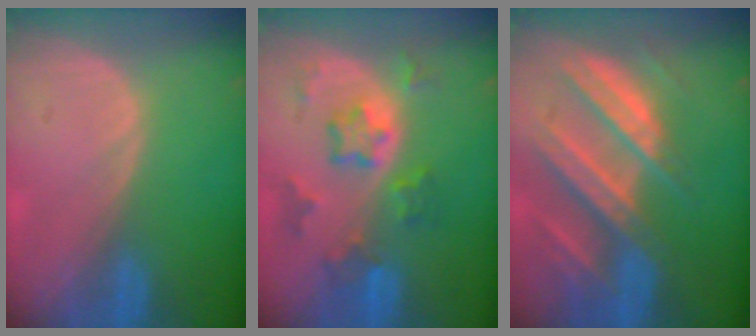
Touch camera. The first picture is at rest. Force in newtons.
{"total": 7.4, "press": 6.6, "slide": 3.4}
{"total": 10.6, "press": 9.3, "slide": 5.0}